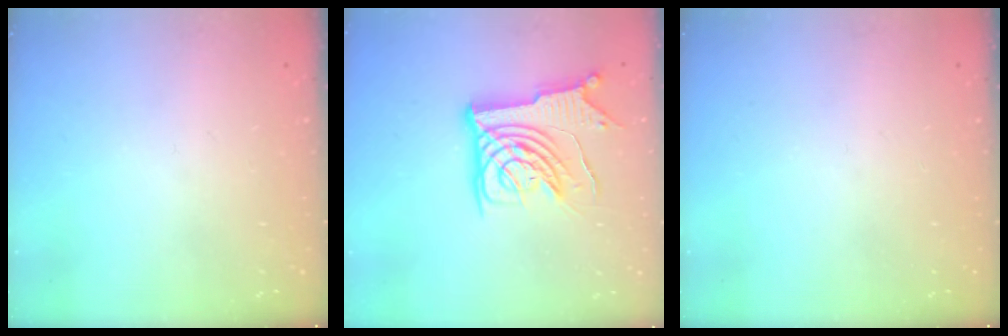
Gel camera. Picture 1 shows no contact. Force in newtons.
{"total": 13.6, "press": 13.5, "slide": 1.8}
{"total": 0.0}